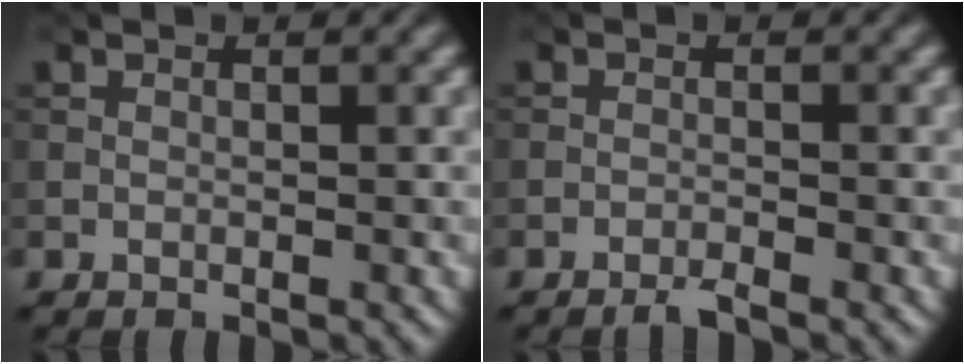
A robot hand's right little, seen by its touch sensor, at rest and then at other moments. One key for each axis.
{"total": 1.4, "fx": -1.2, "fy": -0.1, "fz": 0.7, "tx": -0.012, "ty": 0.002, "tz": -0.026}